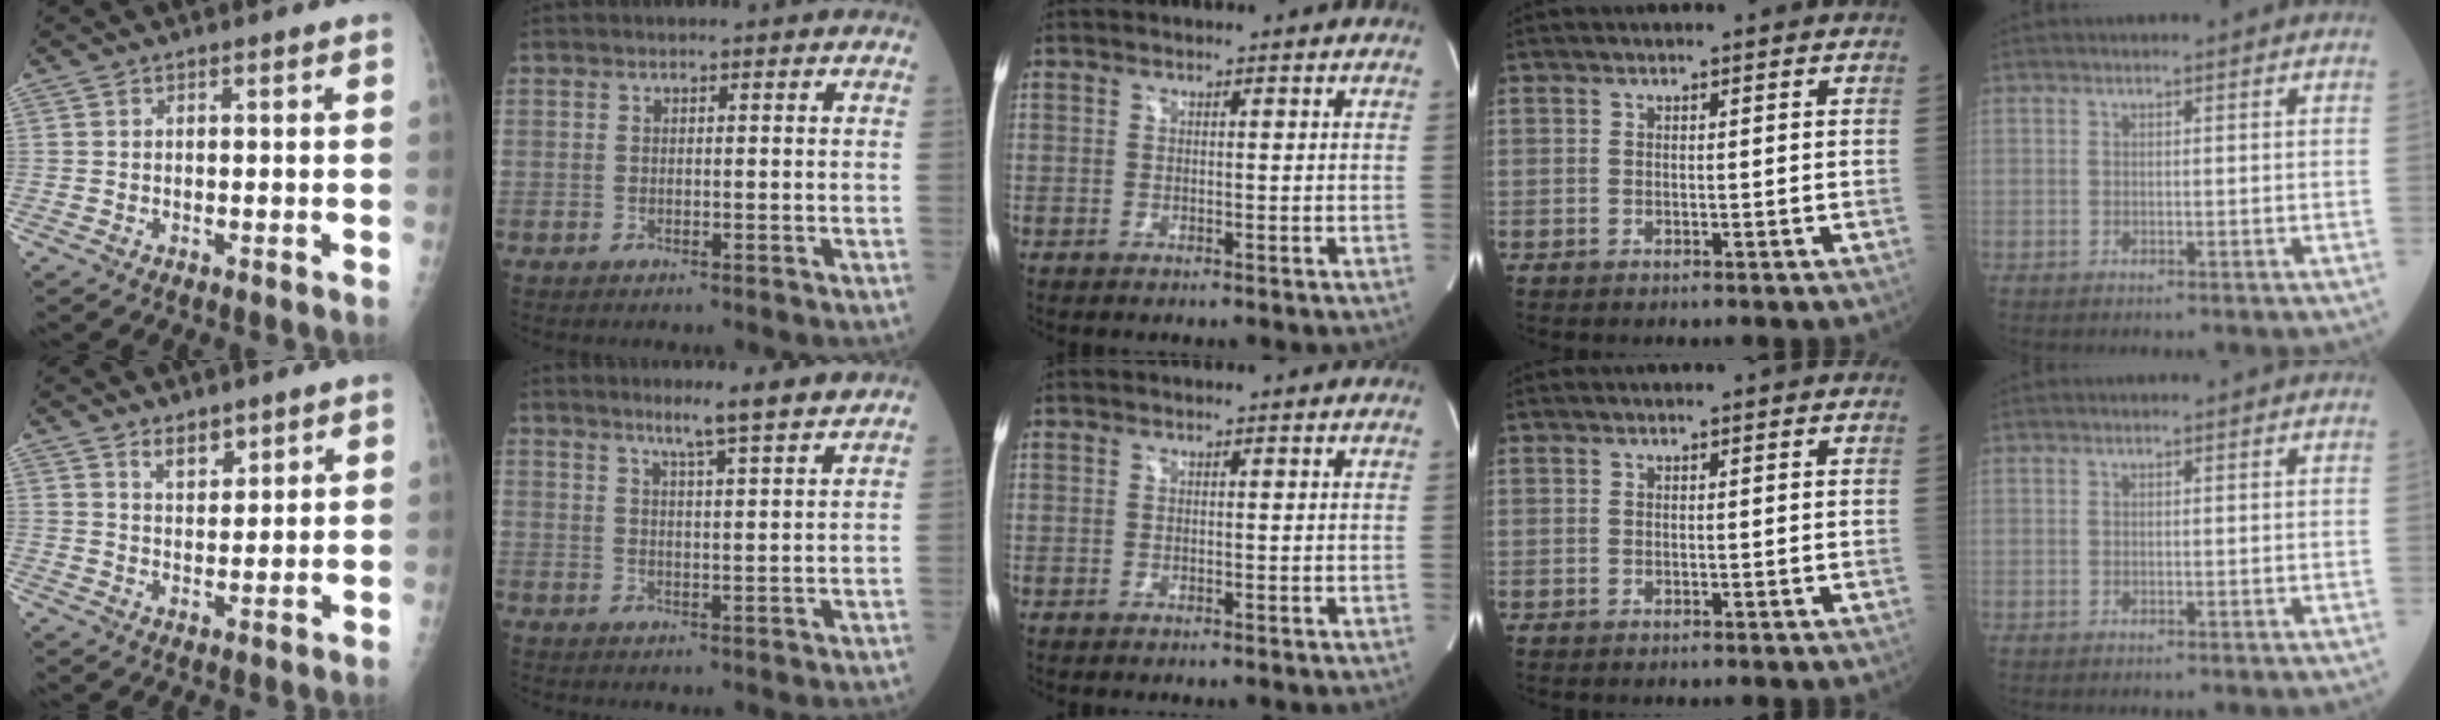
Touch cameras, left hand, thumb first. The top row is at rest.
{"thumb": {"total": 4.0, "force": [3.0, 1.9, 1.7], "torque": [-0.014, -0.025, 0.056]}, "index": {"total": 5.9, "force": [4.9, -0.8, 3.3], "torque": [-0.055, -0.003, 0.070]}}